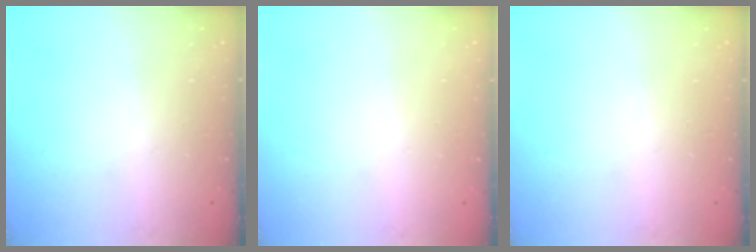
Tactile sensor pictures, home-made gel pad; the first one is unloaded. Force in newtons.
{"total": 0.0}
{"total": 0.0}